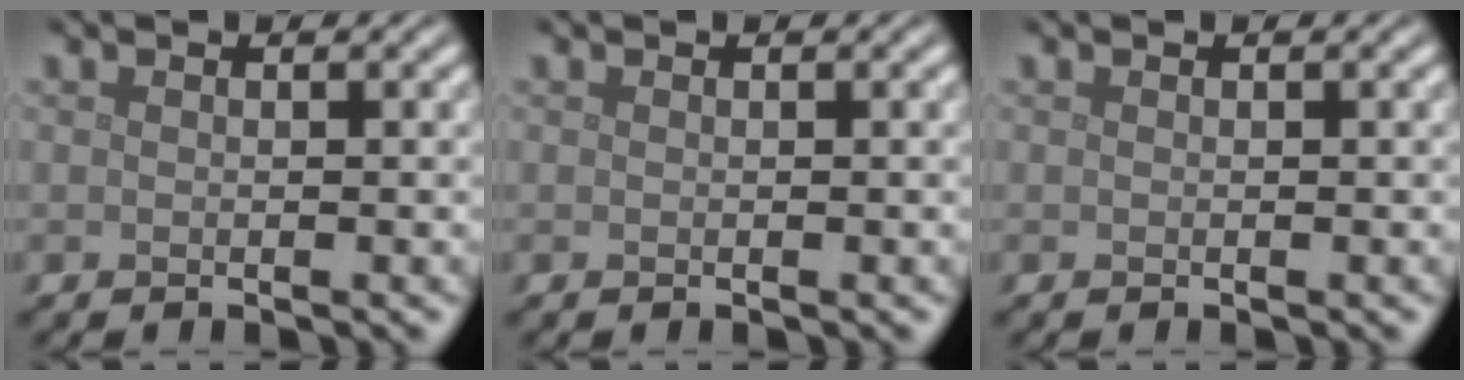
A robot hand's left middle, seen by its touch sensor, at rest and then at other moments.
{"total": 0.0}
{"total": 0.0}